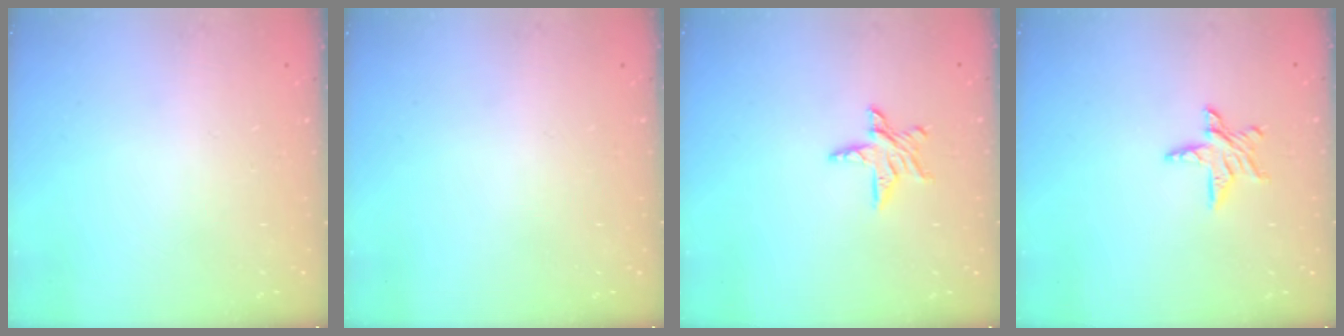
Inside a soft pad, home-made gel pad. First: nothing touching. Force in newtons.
{"total": 0.0}
{"total": 7.0, "press": 7.0, "slide": 0.2}
{"total": 7.0, "press": 7.0, "slide": 0.2}